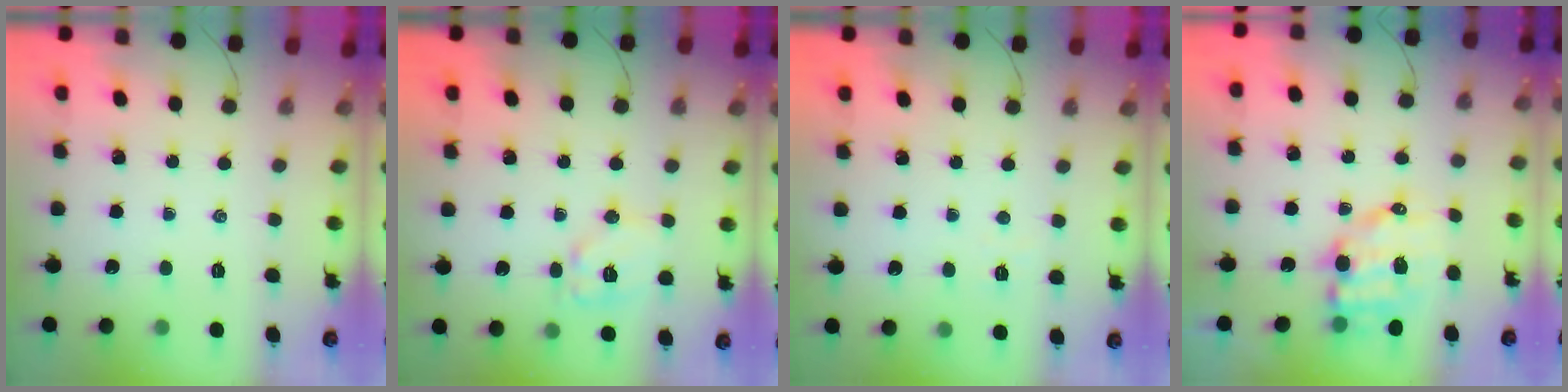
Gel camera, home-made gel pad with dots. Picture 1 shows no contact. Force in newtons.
{"total": 10.1, "press": 10.1, "slide": 0.9}
{"total": 1.8, "press": 1.7, "slide": 0.5}
{"total": 10.2, "press": 10.0, "slide": 1.7}